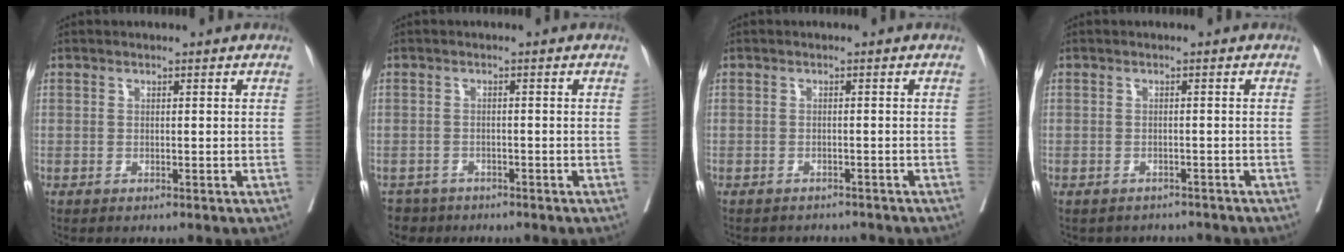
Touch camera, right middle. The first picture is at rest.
{"total": 3.4, "force": [-2.8, 1.9, -0.5], "torque": [0.010, 0.002, -0.048]}
{"total": 5.0, "force": [-4.8, 1.5, 0.5], "torque": [-0.006, -0.004, -0.057]}
{"total": 4.3, "force": [-4.0, 1.6, 0.0], "torque": [0.001, 0.003, -0.047]}